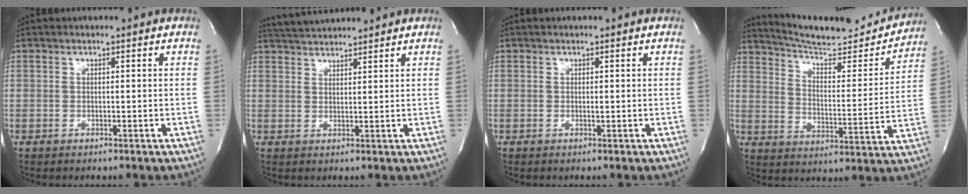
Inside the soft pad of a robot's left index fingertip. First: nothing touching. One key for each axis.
{"total": 6.1, "fx": 6.0, "fy": 0.1, "fz": 1.3, "tx": -0.033, "ty": 0.029, "tz": 0.103}
{"total": 0.6, "fx": 0.4, "fy": 0.1, "fz": 0.4, "tx": -0.009, "ty": 0.001, "tz": 0.005}
{"total": 19.6, "fx": 18.6, "fy": 2.3, "fz": 5.8, "tx": -0.086, "ty": -0.037, "tz": 0.258}